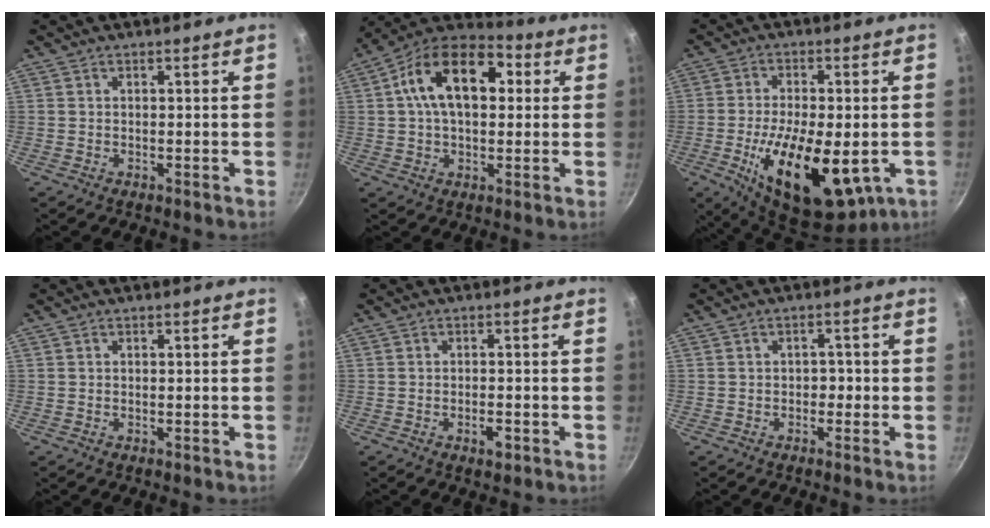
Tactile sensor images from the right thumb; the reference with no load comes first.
{"total": 17.2, "force": [3.6, 10.6, 13.1], "torque": [-0.184, 0.023, 0.037]}
{"total": 20.6, "force": [-5.4, 9.8, 17.4], "torque": [-0.279, 0.000, -0.073]}
{"total": 0.0}
{"total": 2.6, "force": [-1.2, 1.1, 2.1], "torque": [-0.030, 0.006, -0.019]}
{"total": 2.1, "force": [-0.6, 1.7, 1.1], "torque": [0.002, 0.012, -0.009]}